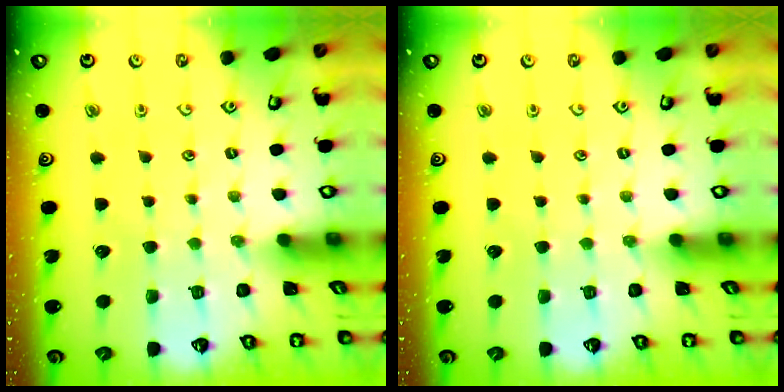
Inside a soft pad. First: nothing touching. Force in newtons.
{"total": 0.0}